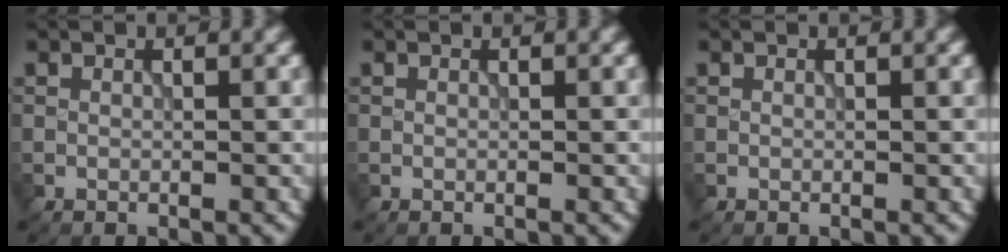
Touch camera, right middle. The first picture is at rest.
{"total": 0.0}
{"total": 0.0}